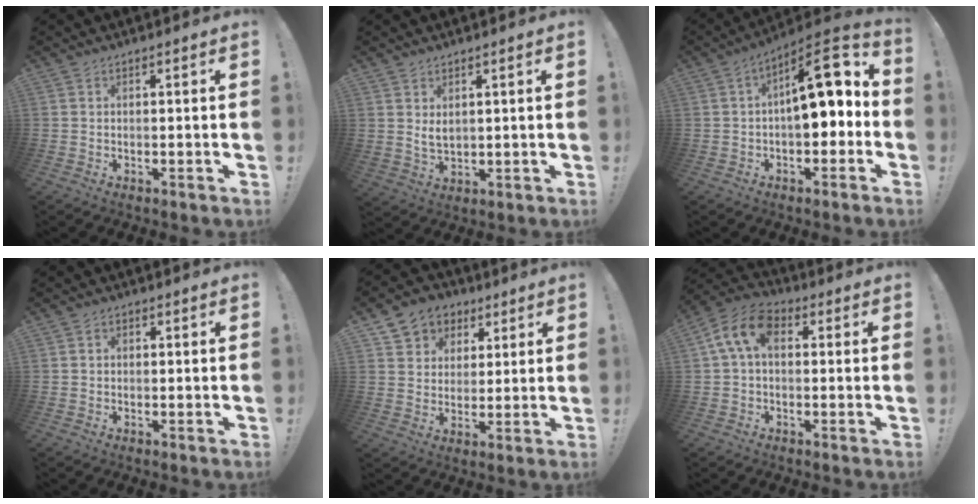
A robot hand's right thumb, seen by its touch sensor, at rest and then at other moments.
{"total": 4.6, "force": [2.5, 2.9, 2.7], "torque": [-0.039, -0.012, 0.046]}
{"total": 15.7, "force": [2.5, 7.0, 13.8], "torque": [-0.183, -0.007, 0.046]}
{"total": 1.1, "force": [-0.4, 1.0, 0.4], "torque": [-0.010, 0.005, -0.006]}
{"total": 7.9, "force": [3.3, 7.0, 1.4], "torque": [-0.020, -0.022, 0.068]}
{"total": 10.6, "force": [2.6, 6.4, 8.0], "torque": [-0.154, 0.005, 0.052]}